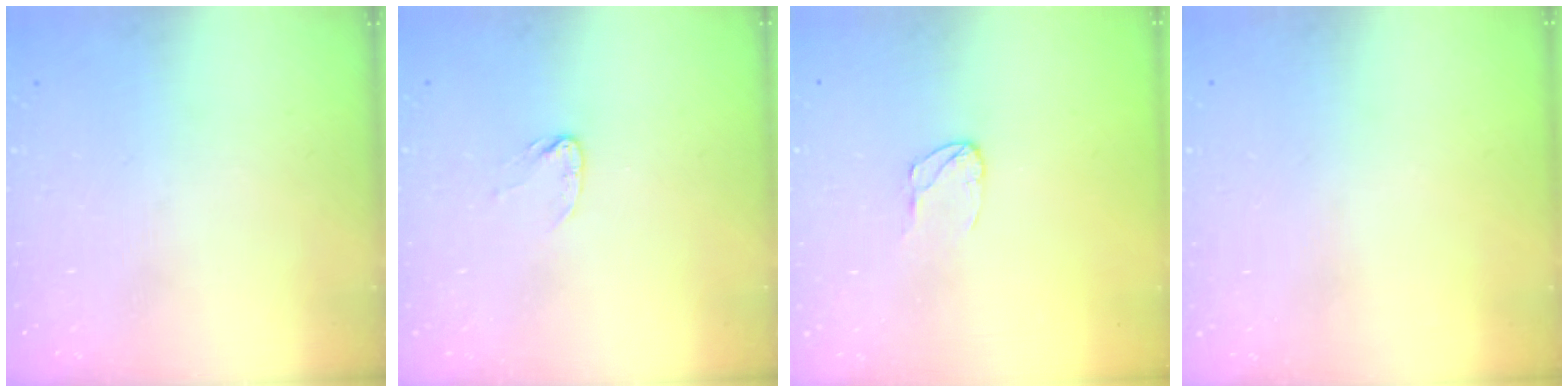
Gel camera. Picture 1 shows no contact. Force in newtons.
{"total": 3.1, "press": 3.1, "slide": 0.4}
{"total": 3.9, "press": 3.9, "slide": 0.3}
{"total": 0.0}